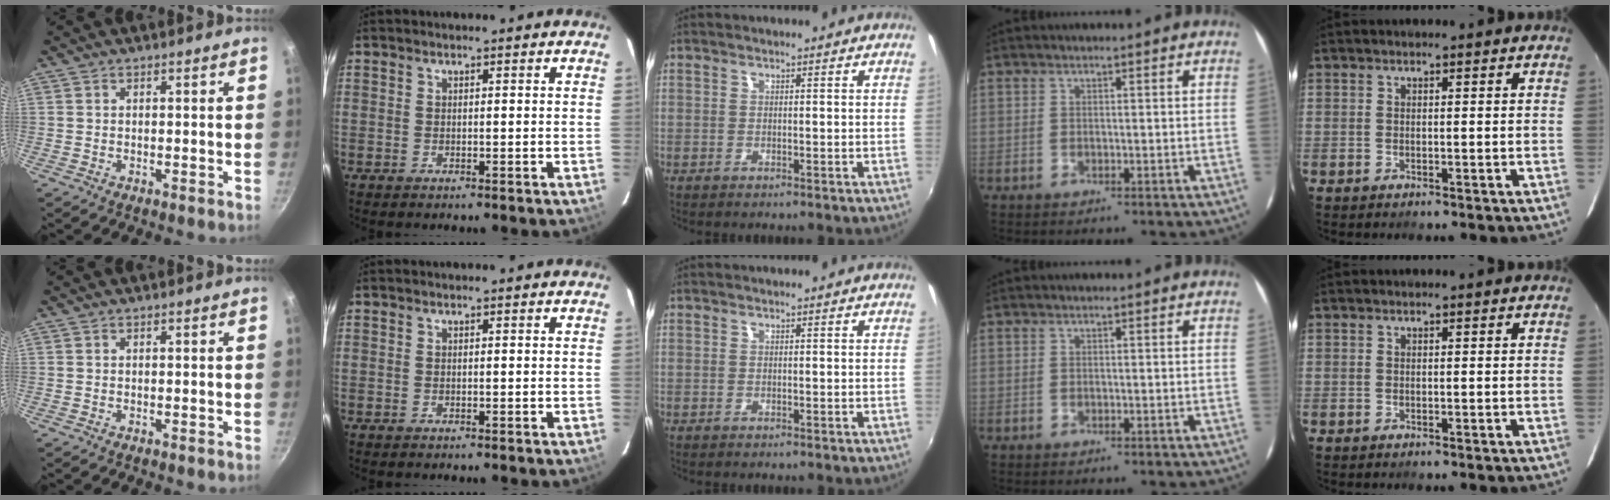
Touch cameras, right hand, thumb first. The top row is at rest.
{}